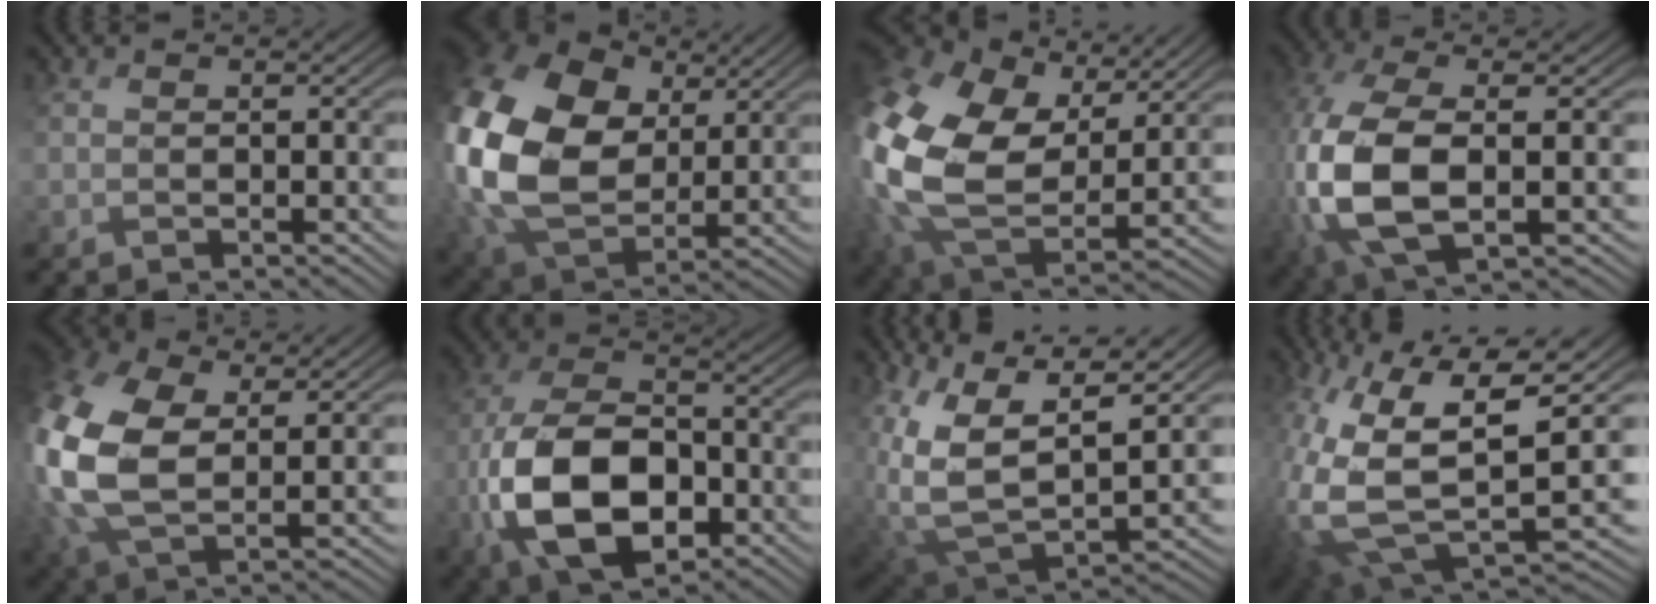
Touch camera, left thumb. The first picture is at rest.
{"total": 20.0, "force": [3.5, 14.6, 13.2], "torque": [-0.383, -0.012, 0.089]}
{"total": 19.8, "force": [3.3, 14.0, 13.6], "torque": [-0.381, -0.020, 0.078]}
{"total": 13.7, "force": [-1.1, 7.1, 11.7], "torque": [-0.315, -0.018, -0.008]}
{"total": 16.2, "force": [1.6, 10.6, 12.2], "torque": [-0.343, -0.024, 0.045]}
{"total": 14.0, "force": [-4.8, 8.1, 10.3], "torque": [-0.242, -0.022, -0.100]}
{"total": 12.4, "force": [3.6, 7.6, 9.1], "torque": [-0.224, -0.031, 0.083]}
{"total": 16.7, "force": [-2.9, 9.7, 13.4], "torque": [-0.321, -0.060, -0.025]}